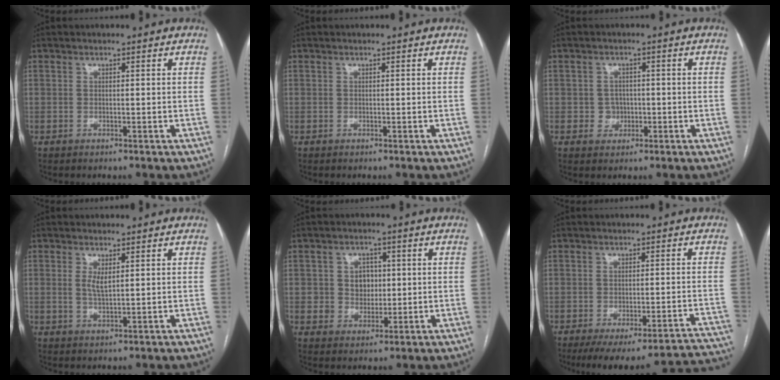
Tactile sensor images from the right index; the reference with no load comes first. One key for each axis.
{"total": 0.0}
{"total": 2.8, "fx": -0.5, "fy": 2.6, "fz": 0.8, "tx": -0.004, "ty": 0.007, "tz": -0.004}
{"total": 2.5, "fx": 0.8, "fy": 0.6, "fz": 2.3, "tx": -0.050, "ty": -0.006, "tz": 0.018}
{"total": 5.2, "fx": 0.7, "fy": 4.6, "fz": 2.4, "tx": -0.037, "ty": 0.010, "tz": 0.018}
{"total": 19.8, "fx": -18.5, "fy": 1.2, "fz": 6.8, "tx": -0.030, "ty": -0.003, "tz": -0.228}